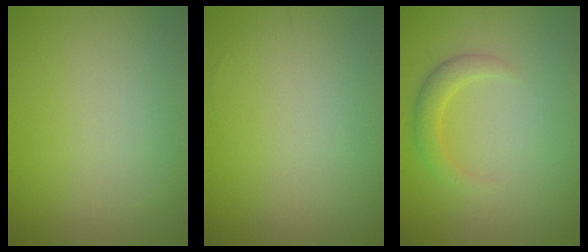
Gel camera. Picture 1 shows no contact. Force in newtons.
{"total": 0.0}
{"total": 2.0, "press": 2.0, "slide": 0.1}